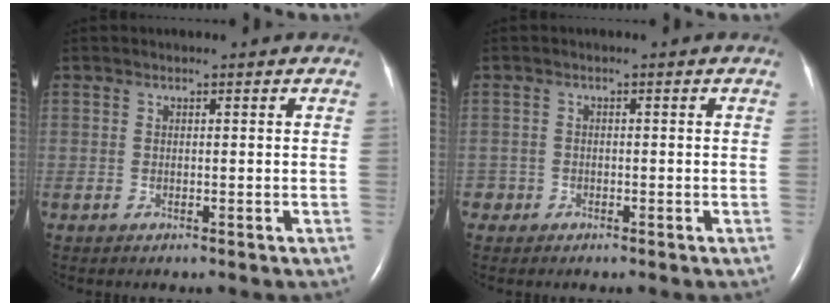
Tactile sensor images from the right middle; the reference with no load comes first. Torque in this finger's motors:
{"motor_torque": [0.00, 0.00, -0.02, -0.02]}